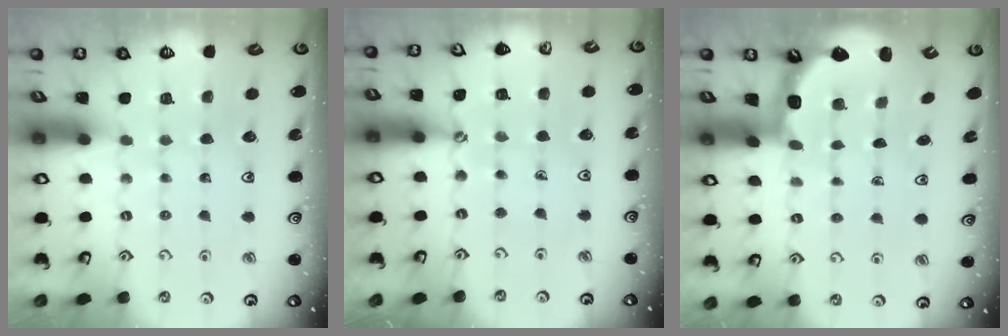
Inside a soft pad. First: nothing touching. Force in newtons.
{"total": 2.4, "press": 2.4, "slide": 0.3}
{"total": 2.4, "press": 2.1, "slide": 1.3}